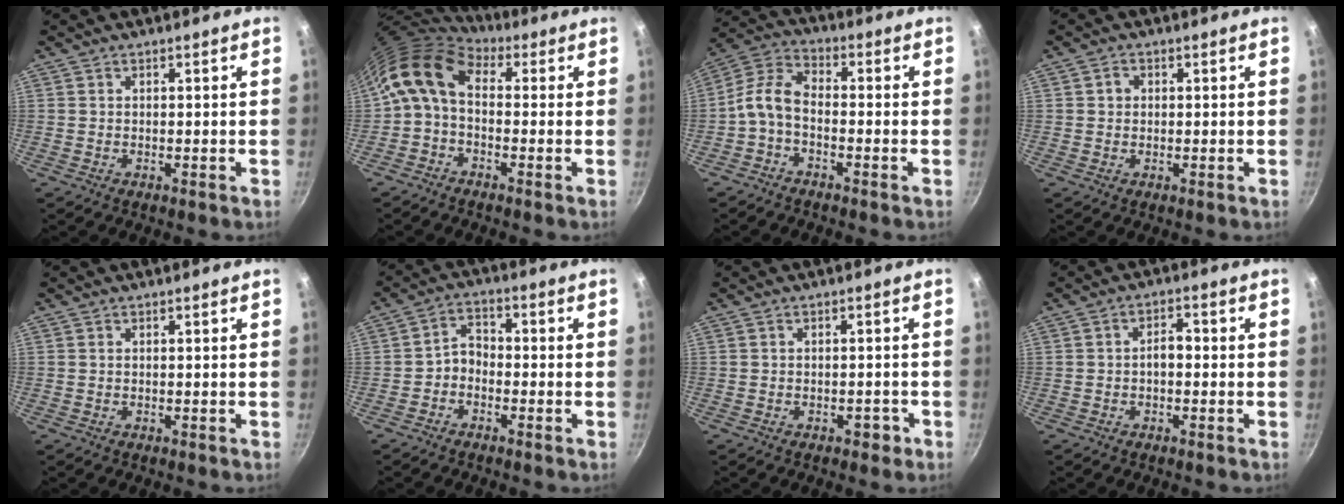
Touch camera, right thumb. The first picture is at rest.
{"total": 10.9, "force": [0.7, 6.8, 8.5], "torque": [-0.158, 0.038, -0.006]}
{"total": 7.4, "force": [-2.2, 4.3, 5.7], "torque": [-0.118, 0.034, -0.057]}
{"total": 1.7, "force": [0.3, 1.5, 0.7], "torque": [-0.006, 0.002, 0.003]}
{"total": 0.0}
{"total": 4.3, "force": [-1.7, 3.2, 2.5], "torque": [-0.028, 0.026, -0.042]}
{"total": 1.9, "force": [-1.1, 1.1, 1.0], "torque": [-0.007, 0.008, -0.014]}
{"total": 3.1, "force": [-0.5, 1.8, 2.4], "torque": [-0.031, 0.016, -0.011]}